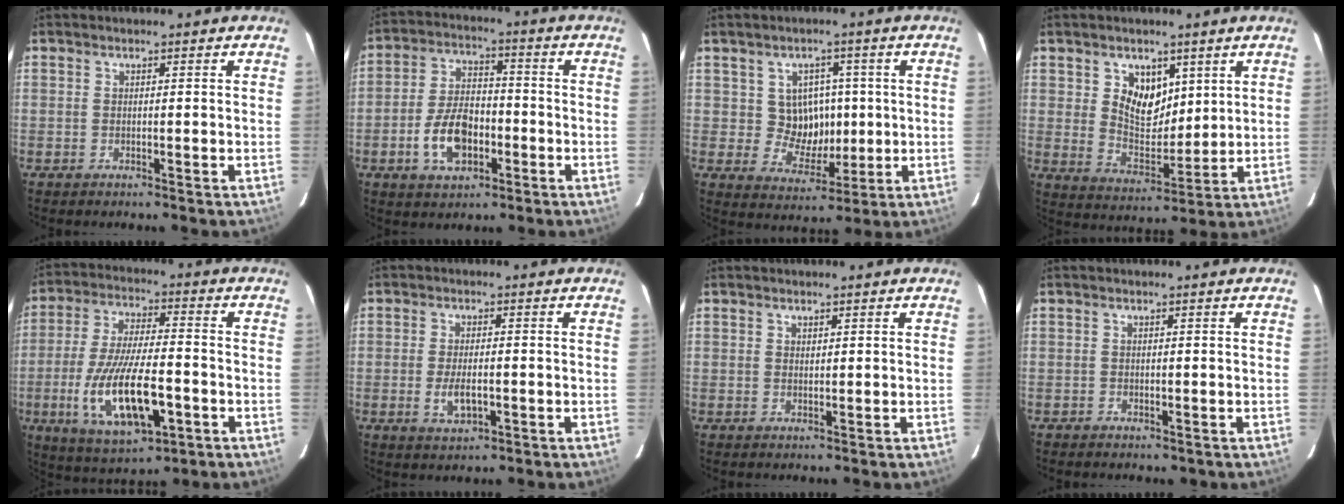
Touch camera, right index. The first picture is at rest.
{"total": 10.5, "force": [-3.9, 6.1, 7.7], "torque": [-0.158, 0.012, -0.062]}
{"total": 7.1, "force": [0.7, 6.8, 2.2], "torque": [-0.041, 0.011, 0.019]}
{"total": 8.5, "force": [3.8, 6.1, 4.6], "torque": [-0.078, -0.003, 0.078]}
{"total": 17.5, "force": [-5.5, 6.0, 15.5], "torque": [-0.319, -0.022, -0.088]}
{"total": 5.0, "force": [-1.3, 2.2, 4.3], "torque": [-0.086, -0.007, -0.021]}
{"total": 0.6, "force": [0.5, 0.4, 0.1], "torque": [-0.002, 0.002, 0.009]}
{"total": 1.1, "force": [-0.6, 0.9, 0.2], "torque": [-0.006, 0.000, -0.008]}